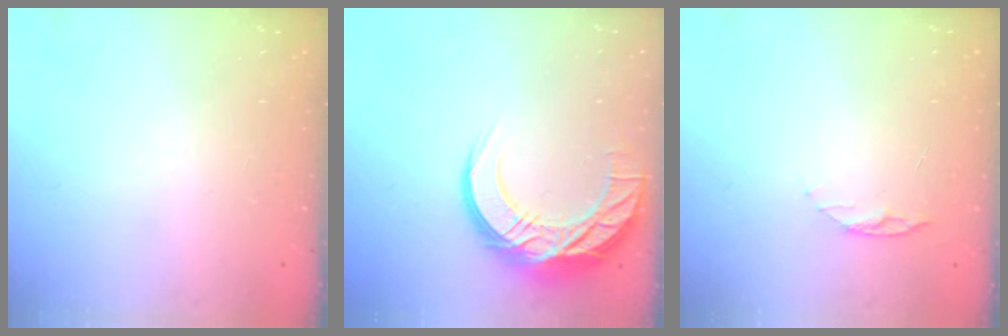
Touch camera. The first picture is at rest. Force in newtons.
{"total": 15.9, "press": 15.9, "slide": 1.2}
{"total": 4.9, "press": 4.8, "slide": 0.5}